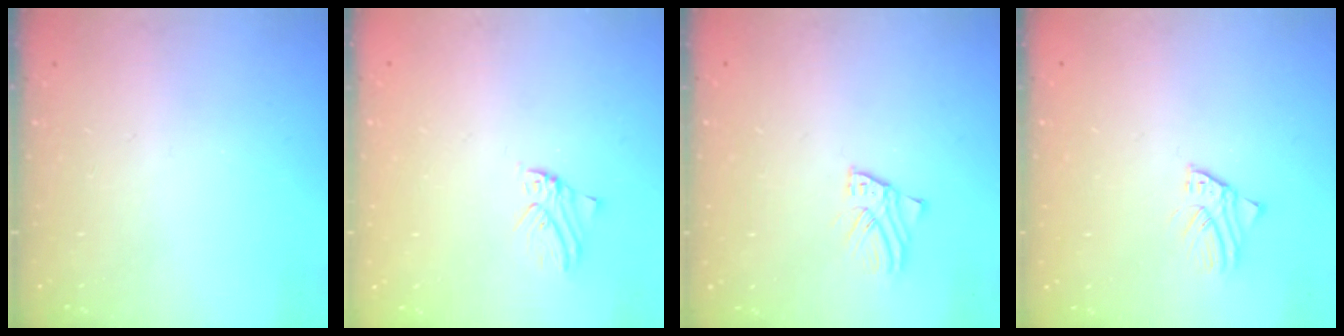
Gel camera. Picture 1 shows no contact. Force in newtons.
{"total": 2.1, "press": 2.1, "slide": 0.2}
{"total": 2.5, "press": 2.5, "slide": 0.2}
{"total": 1.9, "press": 1.9, "slide": 0.0}